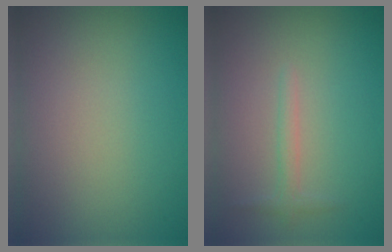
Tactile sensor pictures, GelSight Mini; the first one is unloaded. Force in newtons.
{"total": 1.1, "press": 1.1, "slide": 0.1}